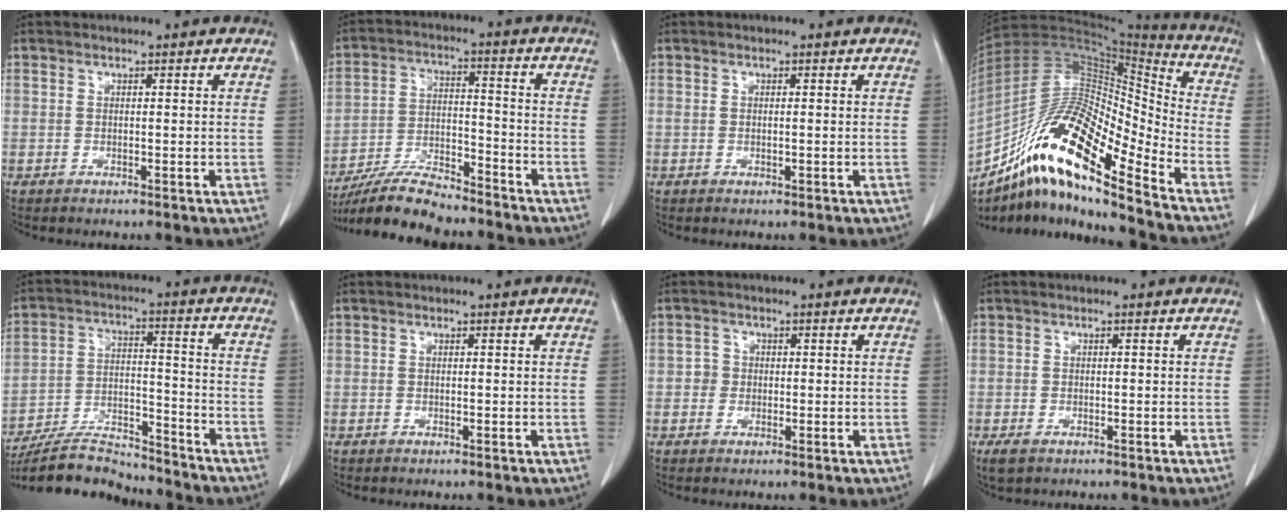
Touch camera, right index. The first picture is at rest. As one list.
[{"total": 10.7, "force": [-9.8, 1.8, 3.9], "torque": [-0.067, -0.005, -0.181]}, {"total": 0.6, "force": [0.0, 0.2, 0.6], "torque": [-0.014, -0.001, 0.002]}, {"total": 19.7, "force": [-13.0, 3.4, 14.4], "torque": [-0.281, 0.007, -0.235]}, {"total": 12.1, "force": [-11.6, 2.3, 2.6], "torque": [-0.038, 0.017, -0.206]}, {"total": 0.0}, {"total": 1.9, "force": [0.0, 1.9, 0.1], "torque": [0.007, 0.006, -0.003]}, {"total": 2.1, "force": [-1.0, 1.6, 0.9], "torque": [-0.018, -0.003, -0.010]}]